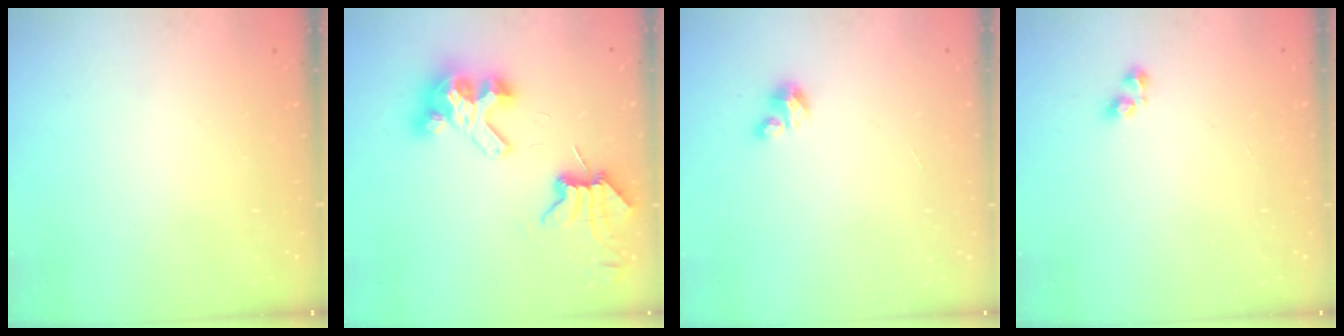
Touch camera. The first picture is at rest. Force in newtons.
{"total": 8.8, "press": 8.7, "slide": 0.9}
{"total": 2.4, "press": 2.4, "slide": 0.1}
{"total": 4.2, "press": 4.1, "slide": 1.1}